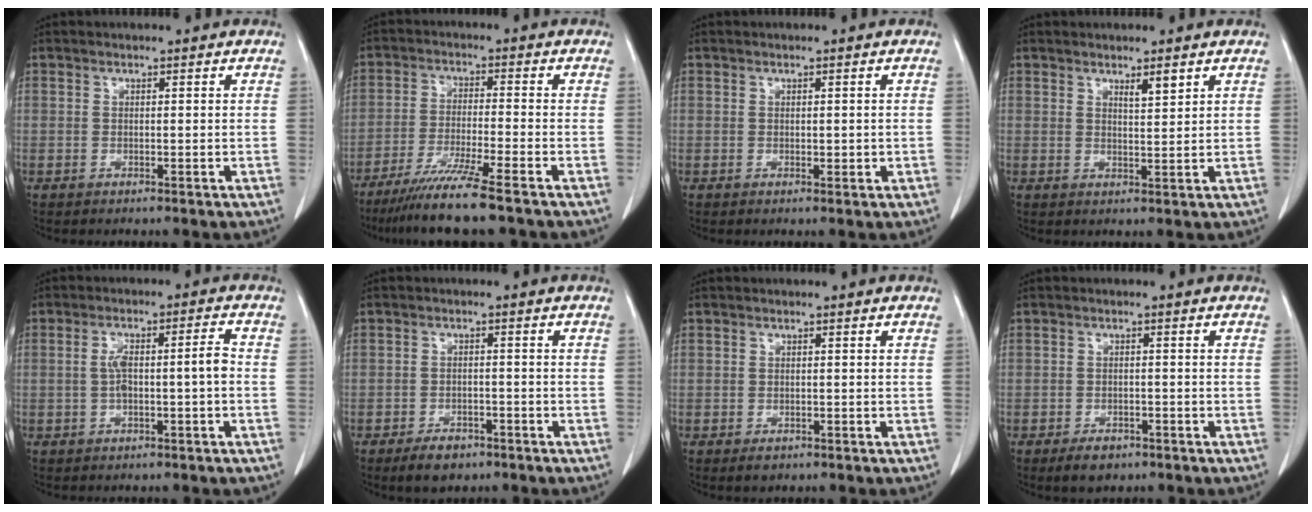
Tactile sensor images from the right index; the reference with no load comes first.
{"total": 9.6, "force": [-7.4, -1.1, 6.1], "torque": [-0.101, -0.032, -0.127]}
{"total": 1.1, "force": [0.0, 0.7, 0.9], "torque": [-0.009, -0.002, 0.002]}
{"total": 2.3, "force": [1.6, 0.3, 1.6], "torque": [-0.031, -0.005, 0.028]}
{"total": 5.5, "force": [-0.5, 0.8, 5.4], "torque": [-0.103, 0.022, -0.006]}
{"total": 4.0, "force": [-2.7, 2.4, 1.7], "torque": [-0.027, 0.002, -0.038]}
{"total": 1.4, "force": [-0.6, 1.2, 0.4], "torque": [-0.003, 0.003, -0.004]}
{"total": 3.2, "force": [-2.0, 2.1, 1.3], "torque": [-0.019, 0.001, -0.024]}